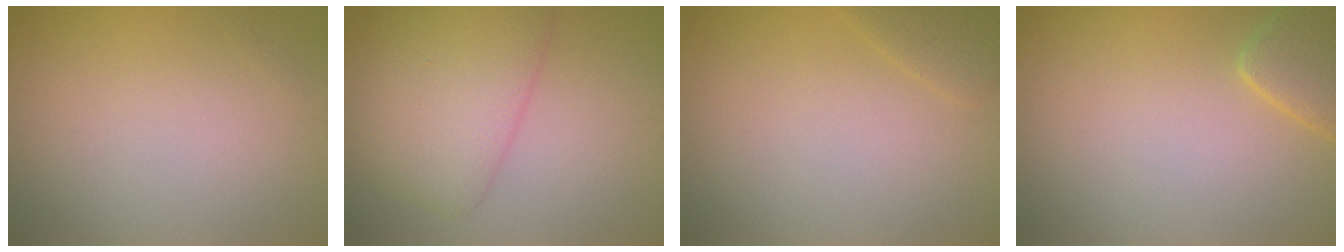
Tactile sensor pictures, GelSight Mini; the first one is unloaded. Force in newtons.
{"total": 5.9, "press": 5.9, "slide": 0.3}
{"total": 1.3, "press": 1.3, "slide": 0.1}
{"total": 2.4, "press": 2.4, "slide": 0.3}